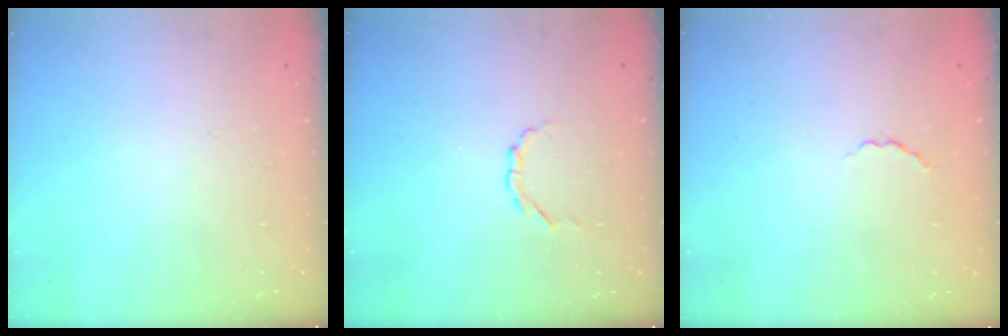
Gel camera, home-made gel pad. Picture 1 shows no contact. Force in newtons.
{"total": 2.9, "press": 2.7, "slide": 1.1}
{"total": 2.2, "press": 2.0, "slide": 0.8}